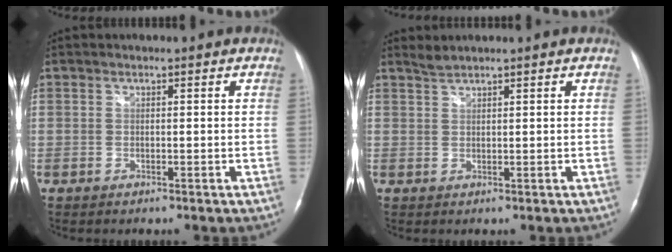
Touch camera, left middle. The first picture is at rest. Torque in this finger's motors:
{"motor_torque": [0.08, -0.03, -0.07, 0.01]}